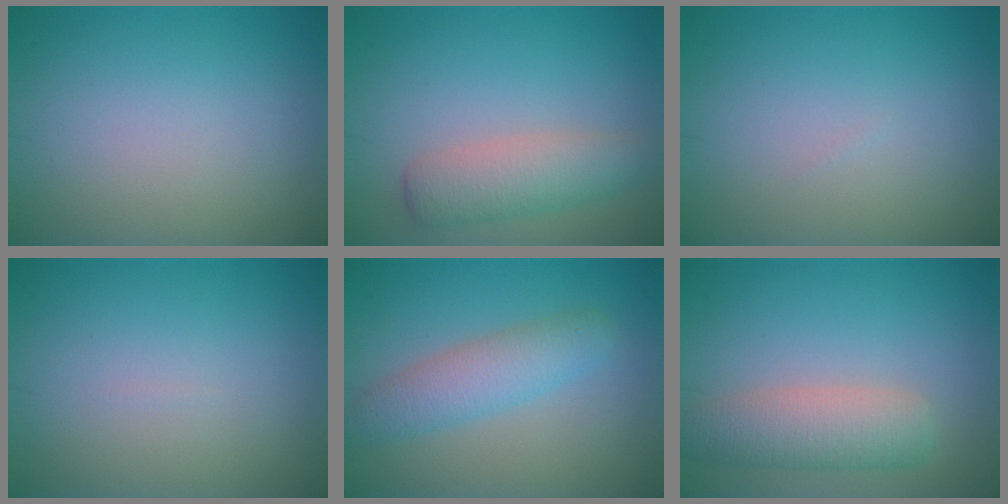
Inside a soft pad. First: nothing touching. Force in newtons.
{"total": 3.7, "press": 3.7, "slide": 0.1}
{"total": 0.0}
{"total": 0.0}
{"total": 3.7, "press": 3.7, "slide": 0.1}
{"total": 4.2, "press": 4.2, "slide": 0.2}